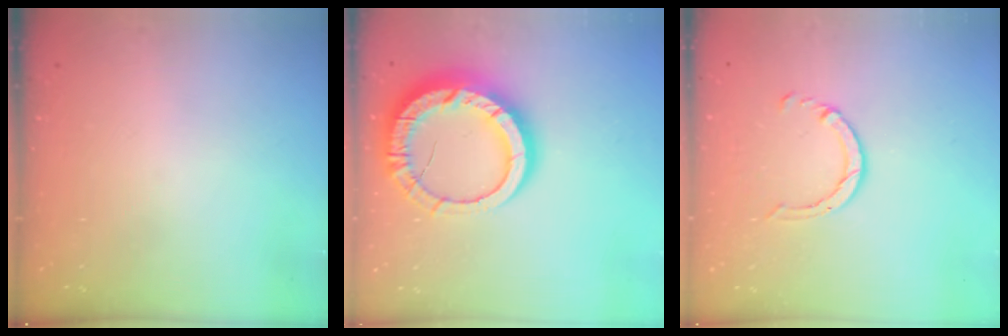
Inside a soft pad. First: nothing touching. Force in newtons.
{"total": 16.2, "press": 16.2, "slide": 1.5}
{"total": 4.7, "press": 4.7, "slide": 0.4}